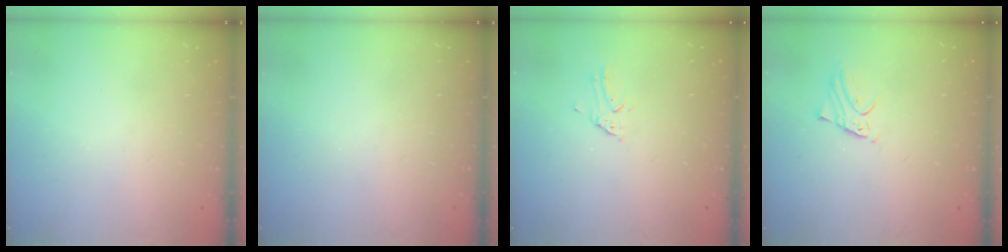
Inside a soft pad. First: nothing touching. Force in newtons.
{"total": 0.0}
{"total": 2.8, "press": 2.8, "slide": 0.3}
{"total": 2.5, "press": 2.5, "slide": 0.1}